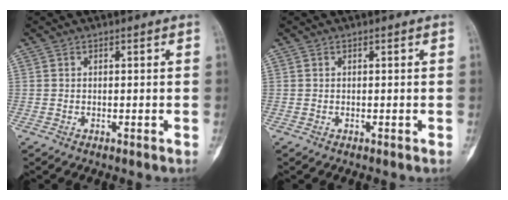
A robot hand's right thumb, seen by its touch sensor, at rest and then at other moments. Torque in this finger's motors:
{"motor_torque": [0.01, -0.01, 0.04, -0.04, 0.01]}